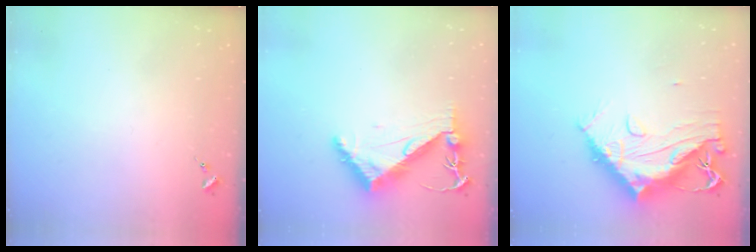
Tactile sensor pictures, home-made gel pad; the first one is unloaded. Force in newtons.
{"total": 7.8, "press": 7.7, "slide": 1.0}
{"total": 16.4, "press": 16.3, "slide": 1.5}